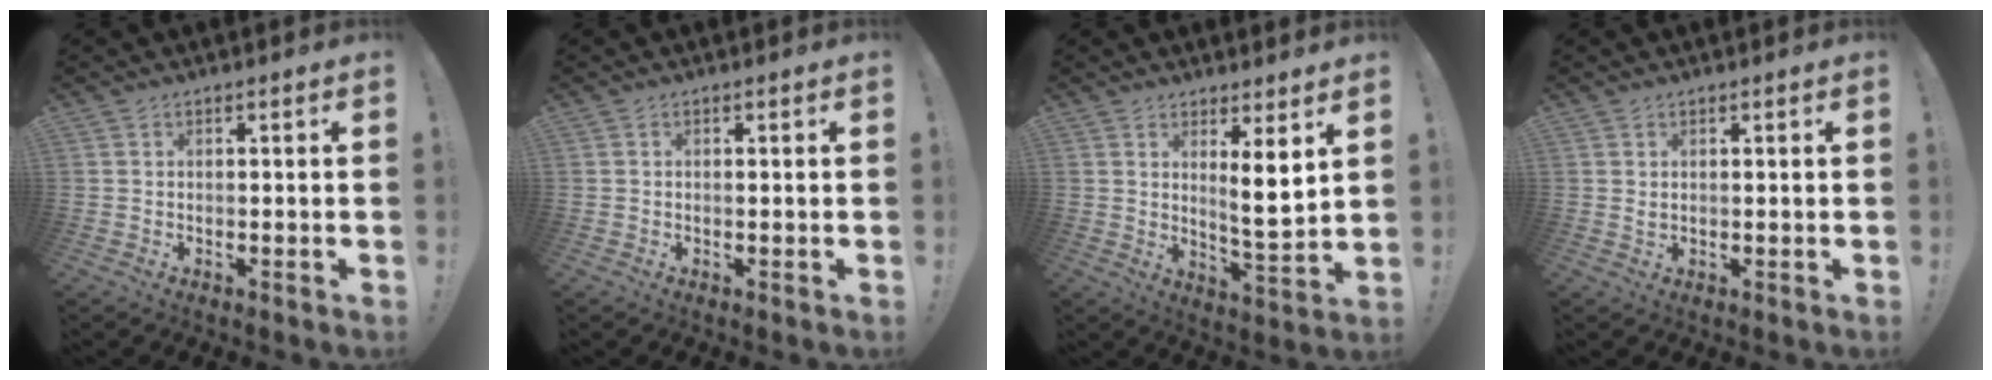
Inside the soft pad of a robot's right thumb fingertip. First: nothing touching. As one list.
[{"total": 0.0}, {"total": 7.8, "force": [3.6, 0.7, 6.9], "torque": [-0.098, -0.036, 0.057]}, {"total": 0.8, "force": [0.5, 0.3, 0.6], "torque": [-0.007, -0.001, 0.007]}]